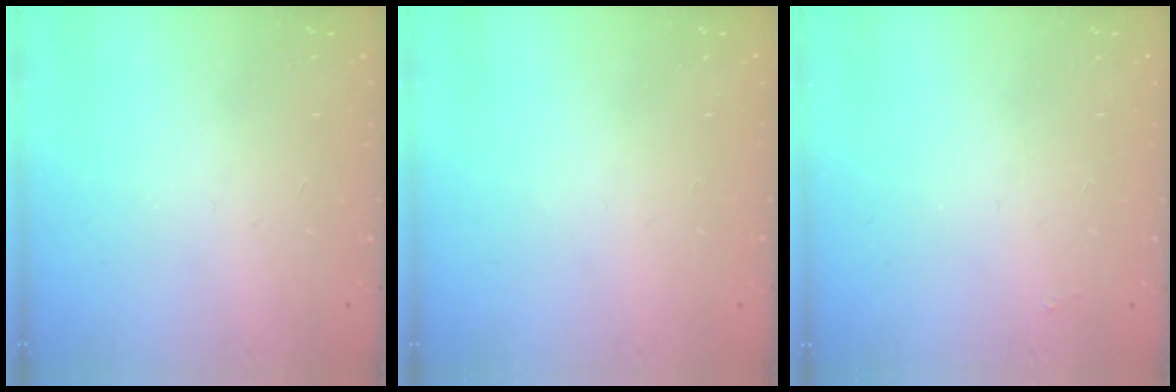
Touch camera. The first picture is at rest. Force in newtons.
{"total": 0.0}
{"total": 1.9, "press": 1.9, "slide": 0.3}